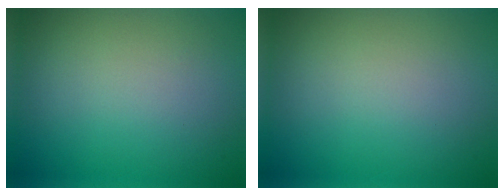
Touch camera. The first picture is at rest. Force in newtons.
{"total": 0.0}